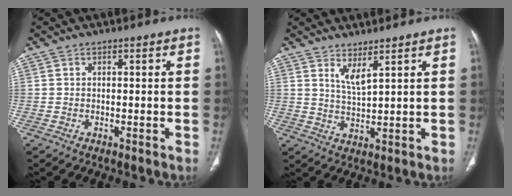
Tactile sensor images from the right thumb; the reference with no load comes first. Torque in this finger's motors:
{"motor_torque": [2.53, 2.49, 0.22, -0.21, 0.03]}